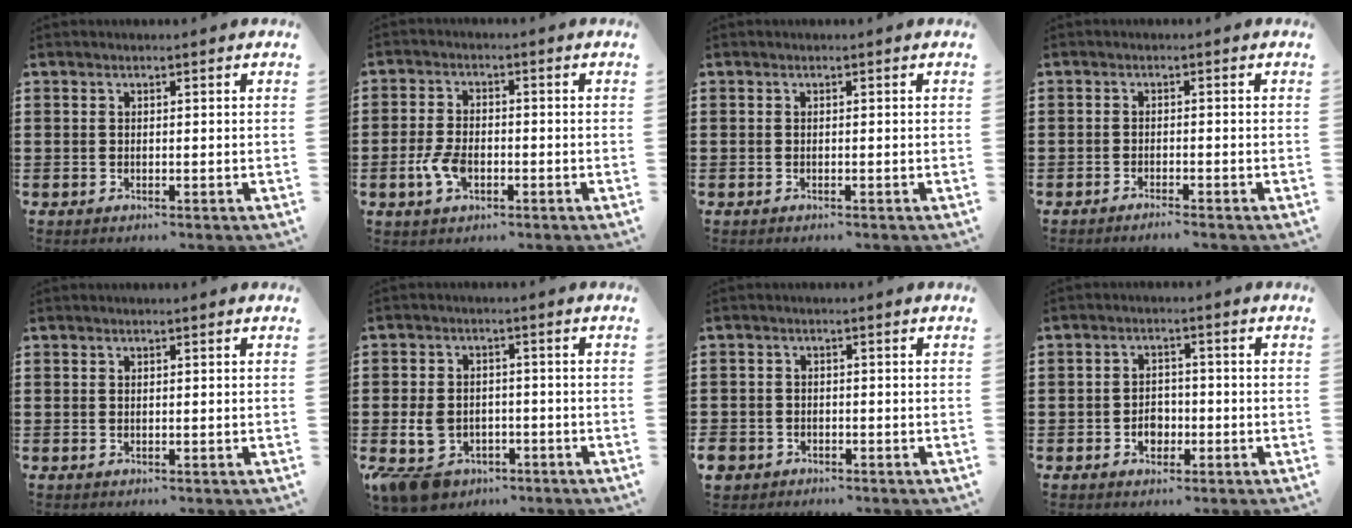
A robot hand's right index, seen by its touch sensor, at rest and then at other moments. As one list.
[{"total": 4.7, "force": [-1.6, 2.6, 3.5], "torque": [-0.089, -0.004, -0.035]}, {"total": 0.0}, {"total": 1.2, "force": [-1.2, -0.1, 0.2], "torque": [-0.003, 0.003, -0.023]}, {"total": 0.0}, {"total": 5.0, "force": [-2.6, 3.4, 2.6], "torque": [-0.077, 0.000, -0.056]}, {"total": 2.0, "force": [-1.6, 1.2, 0.1], "torque": [-0.013, -0.002, -0.039]}, {"total": 3.2, "force": [-1.2, 2.5, 1.7], "torque": [-0.028, 0.002, -0.026]}]